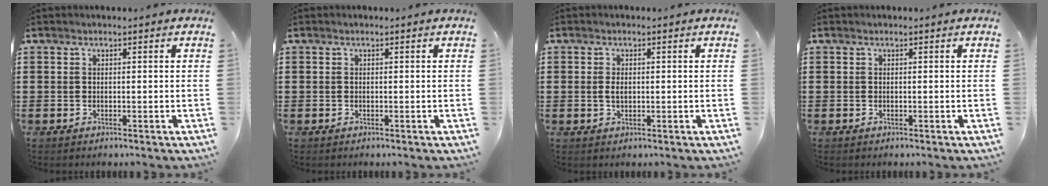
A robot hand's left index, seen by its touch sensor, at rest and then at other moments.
{"total": 0.0}
{"total": 1.5, "force": [0.0, 0.8, 1.3], "torque": [-0.028, 0.003, -0.001]}
{"total": 0.0}